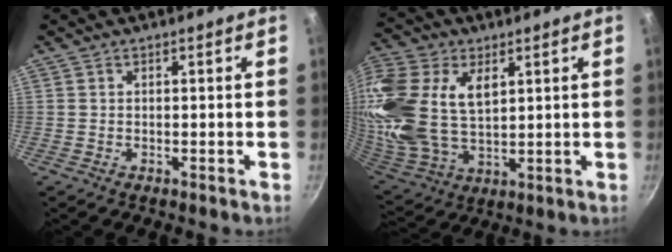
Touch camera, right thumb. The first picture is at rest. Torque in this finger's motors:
{"motor_torque": [1.47, 3.53, 0.78, -0.41, 0.37]}